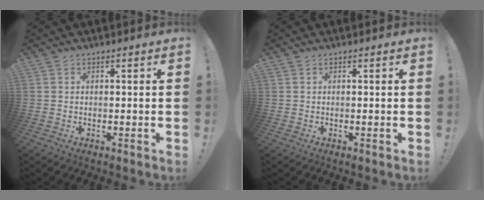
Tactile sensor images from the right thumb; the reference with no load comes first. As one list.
[{"total": 0.0}]